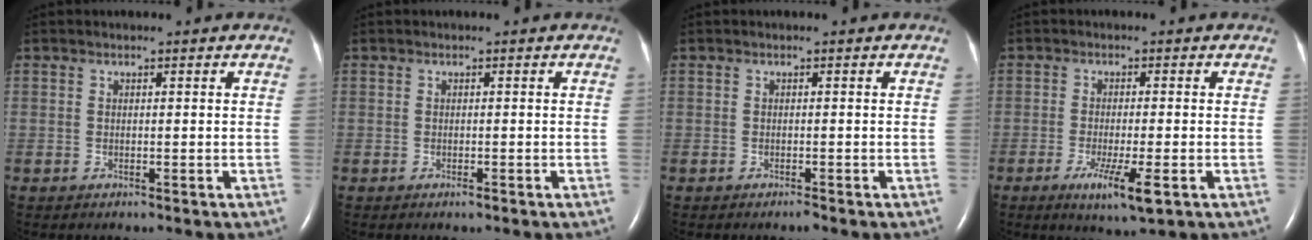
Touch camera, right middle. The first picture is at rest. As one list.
[{"total": 0.5, "force": [-0.3, 0.1, 0.4], "torque": [-0.008, -0.001, -0.004]}, {"total": 0.5, "force": [-0.5, 0.0, 0.2], "torque": [-0.007, -0.001, -0.007]}, {"total": 6.1, "force": [-2.8, 0.5, 5.4], "torque": [-0.098, -0.016, -0.043]}]